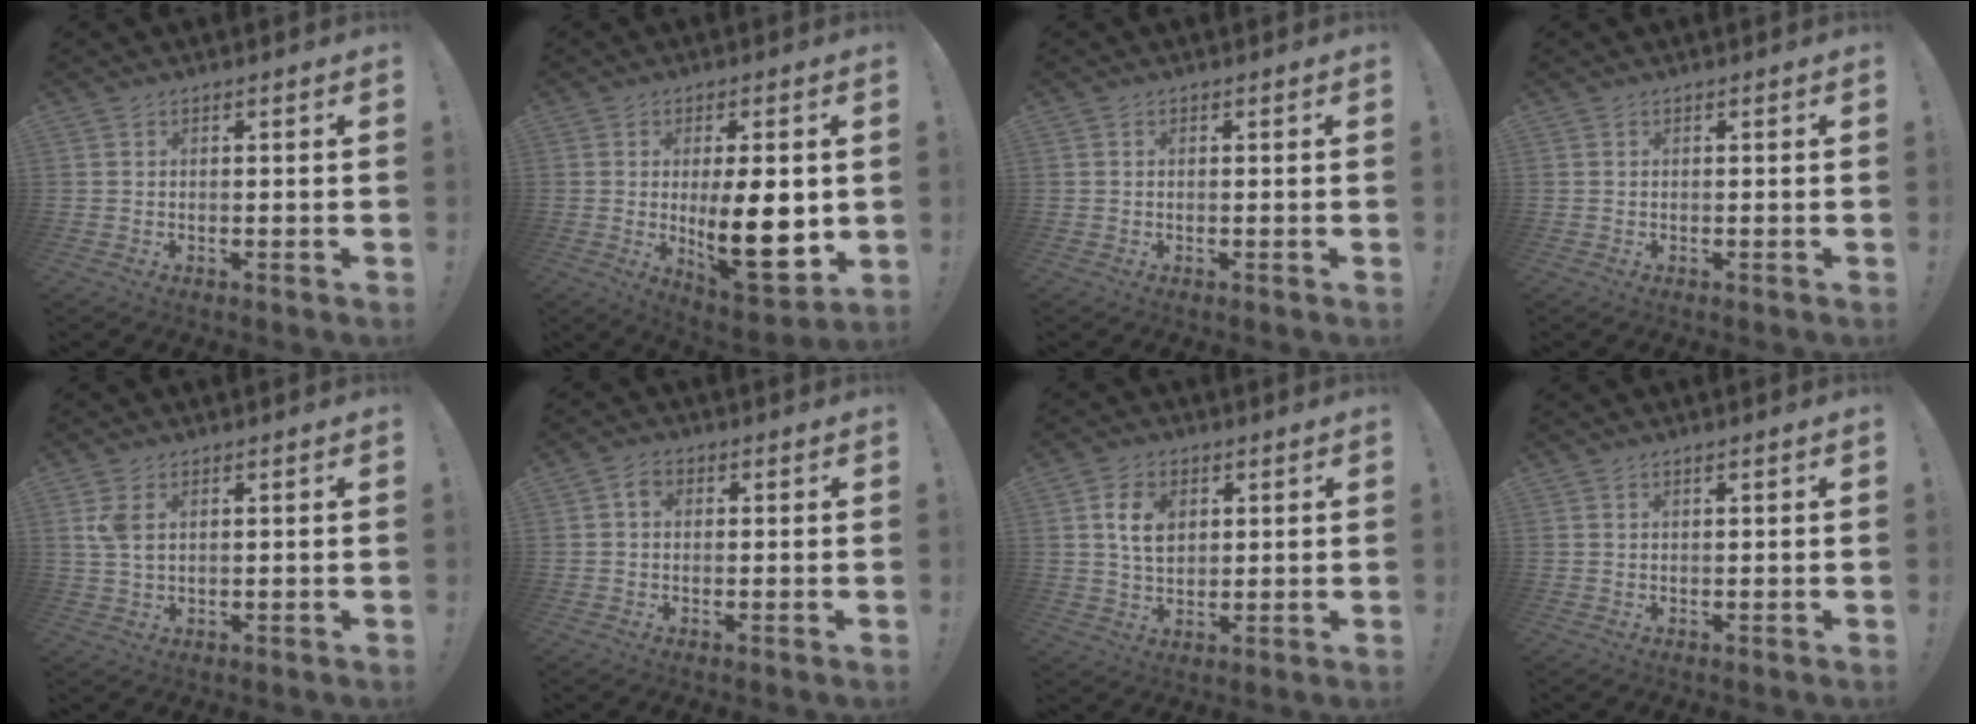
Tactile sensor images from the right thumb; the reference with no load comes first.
{"total": 16.9, "force": [-0.4, 5.5, 16.0], "torque": [-0.233, -0.025, -0.002]}
{"total": 0.0}
{"total": 0.0}
{"total": 4.1, "force": [1.5, 2.2, 3.1], "torque": [-0.065, 0.005, 0.028]}
{"total": 2.7, "force": [0.4, 2.0, 1.7], "torque": [-0.026, 0.003, 0.005]}
{"total": 8.0, "force": [2.4, 5.7, 5.2], "torque": [-0.082, 0.003, 0.045]}
{"total": 0.7, "force": [0.3, -0.2, 0.6], "torque": [-0.020, 0.003, 0.007]}